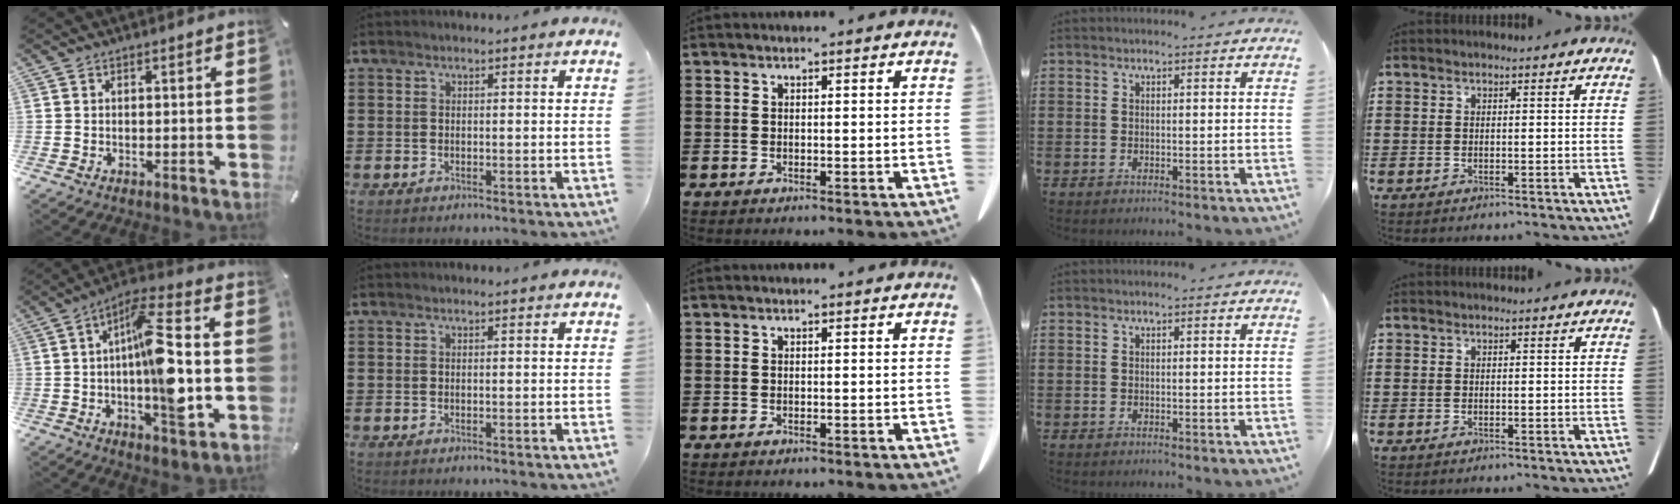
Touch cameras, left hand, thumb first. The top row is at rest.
{"thumb": {"total": 16.5, "force": [-1.1, 5.0, 15.7], "torque": [-0.254, -0.005, -0.025]}}